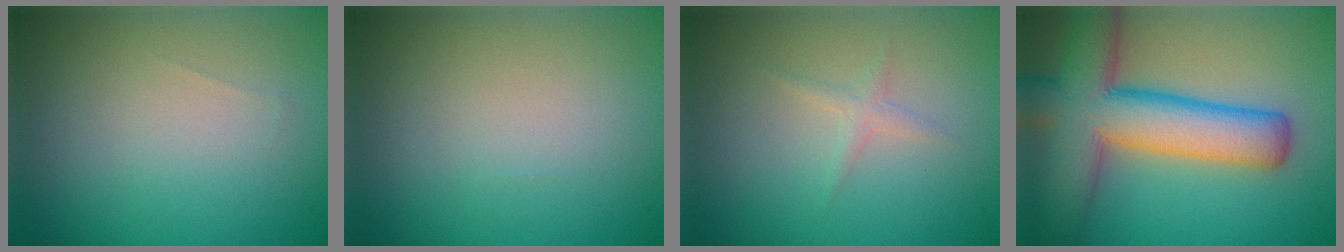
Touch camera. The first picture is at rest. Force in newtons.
{"total": 0.0}
{"total": 1.0, "press": 1.0, "slide": 0.1}
{"total": 11.5, "press": 11.5, "slide": 0.5}